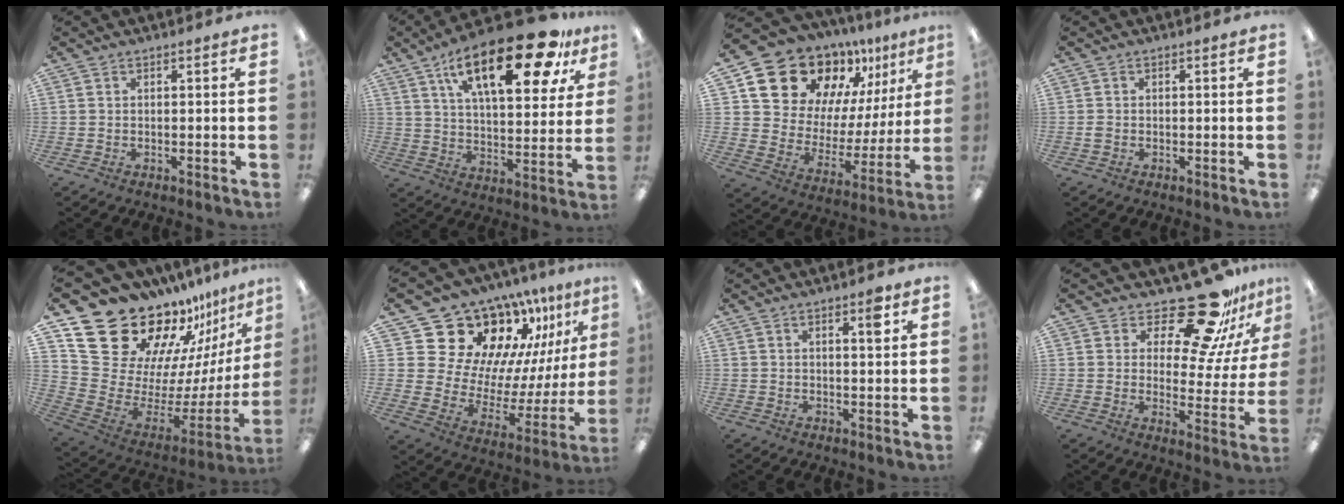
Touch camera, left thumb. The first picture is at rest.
{"total": 24.0, "force": [13.6, 9.3, 17.4], "torque": [-0.262, -0.062, 0.217]}
{"total": 17.8, "force": [14.4, 9.1, 5.0], "torque": [-0.109, -0.117, 0.263]}
{"total": 1.3, "force": [-0.4, 1.1, 0.7], "torque": [-0.013, 0.003, -0.008]}
{"total": 24.2, "force": [19.0, 11.6, 9.4], "torque": [-0.129, -0.162, 0.370]}
{"total": 20.5, "force": [17.3, 10.0, 4.6], "torque": [-0.083, -0.151, 0.331]}
{"total": 3.5, "force": [1.8, 0.9, 2.9], "torque": [-0.038, -0.006, 0.024]}
{"total": 19.8, "force": [16.1, 6.3, 9.8], "torque": [-0.146, -0.121, 0.270]}